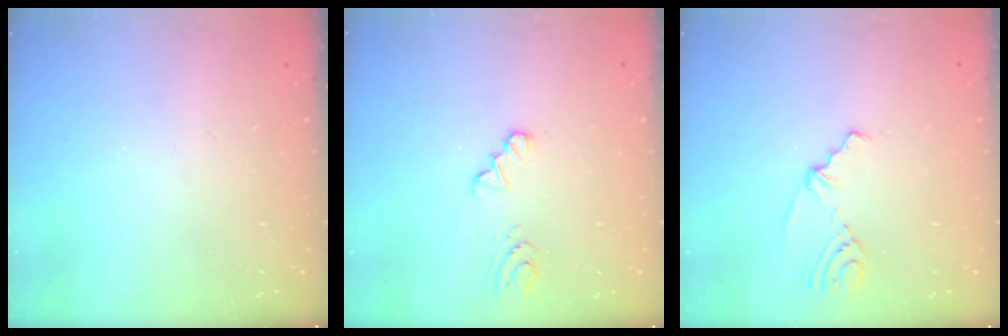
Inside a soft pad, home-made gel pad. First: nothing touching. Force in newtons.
{"total": 0.9, "press": 0.9, "slide": 0.1}
{"total": 2.8, "press": 2.4, "slide": 1.5}